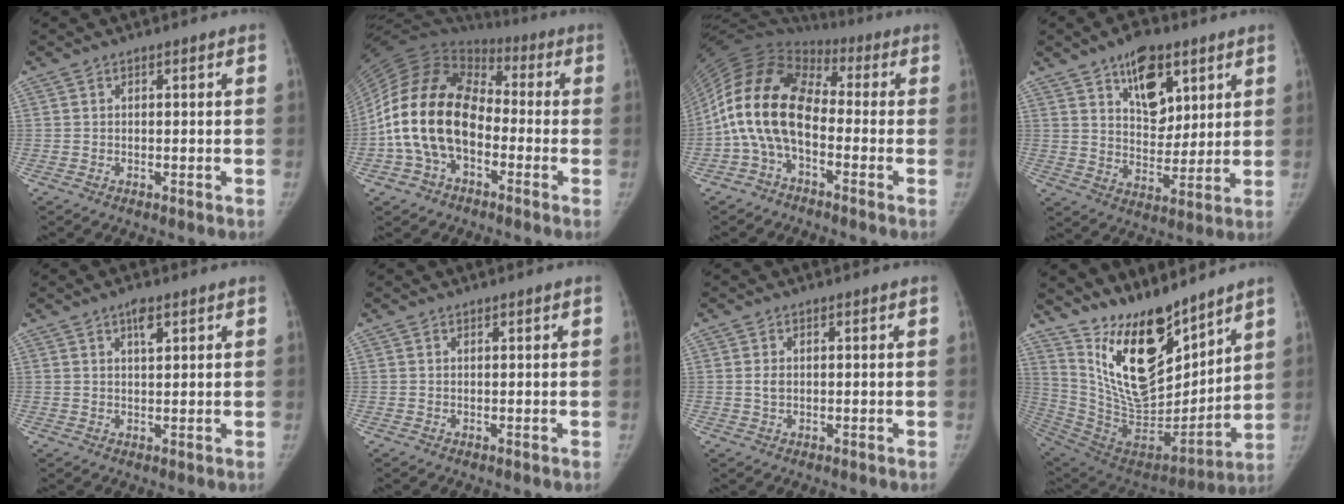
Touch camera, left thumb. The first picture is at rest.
{"total": 20.2, "force": [-4.0, 13.4, 14.6], "torque": [-0.284, 0.048, -0.080]}
{"total": 16.2, "force": [-2.6, 9.9, 12.6], "torque": [-0.241, 0.061, -0.062]}
{"total": 12.1, "force": [6.3, 7.0, 7.5], "torque": [-0.077, -0.036, 0.105]}
{"total": 3.0, "force": [1.7, 1.1, 2.3], "torque": [-0.033, -0.002, 0.028]}
{"total": 0.0}
{"total": 1.5, "force": [0.2, 1.0, 1.0], "torque": [-0.017, -0.001, 0.004]}
{"total": 21.3, "force": [14.6, 8.8, 12.7], "torque": [-0.170, -0.108, 0.277]}